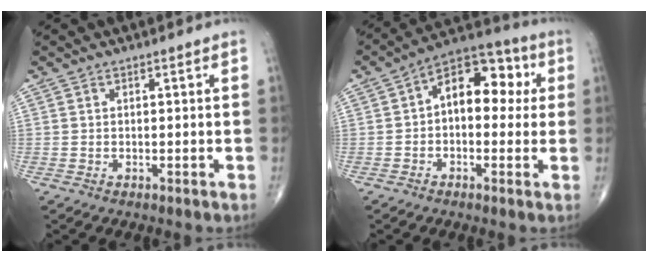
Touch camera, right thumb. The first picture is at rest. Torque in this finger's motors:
{"motor_torque": [0.26, 0.47, 0.41, 0.02, 0.11]}